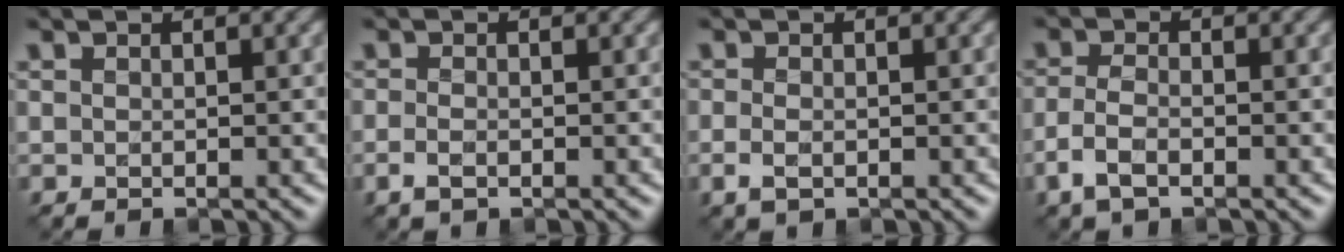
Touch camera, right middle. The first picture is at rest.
{"total": 1.4, "force": [-0.6, 0.6, 1.0], "torque": [-0.025, -0.005, -0.015]}
{"total": 1.6, "force": [-0.6, 0.9, 1.2], "torque": [-0.030, -0.007, -0.013]}
{"total": 2.8, "force": [-1.5, 1.2, 2.1], "torque": [-0.050, -0.001, -0.036]}